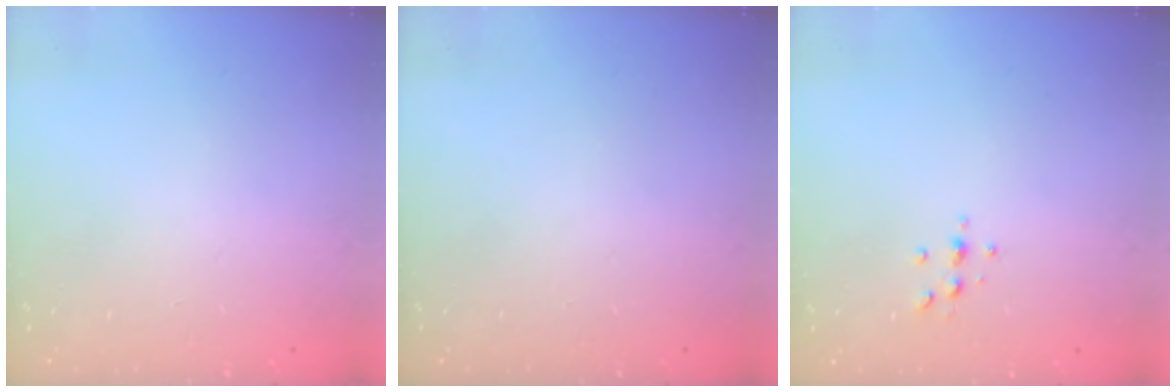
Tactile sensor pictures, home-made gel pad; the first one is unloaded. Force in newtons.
{"total": 0.0}
{"total": 3.9, "press": 3.9, "slide": 0.6}